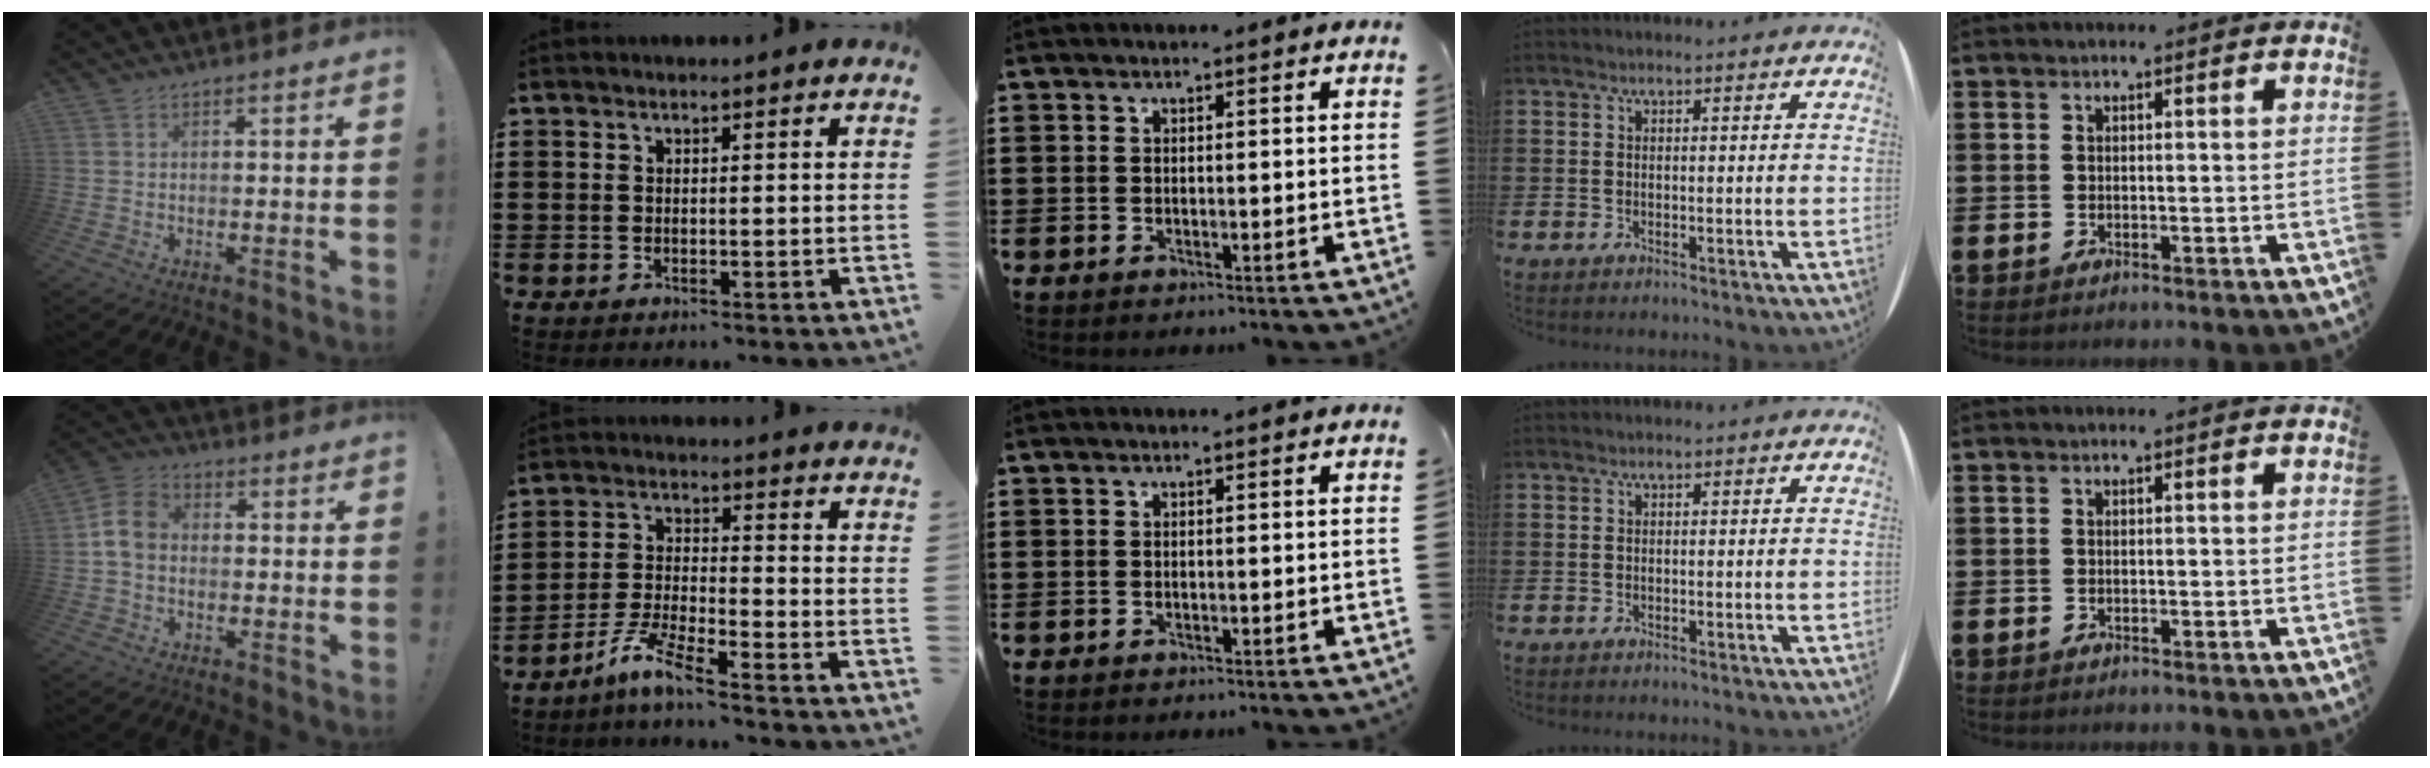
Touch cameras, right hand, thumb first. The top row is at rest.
{"thumb": {"total": 7.9, "force": [0.0, 6.1, 5.0], "torque": [-0.086, 0.019, 0.004]}, "index": {"total": 6.3, "force": [-5.4, -0.1, 3.3], "torque": [-0.091, -0.018, -0.109]}}